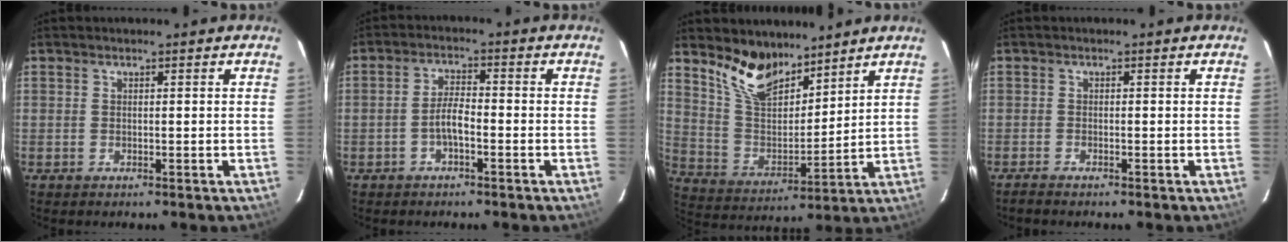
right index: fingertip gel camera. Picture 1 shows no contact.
{"total": 3.5, "force": [-1.7, 0.9, 2.9], "torque": [-0.060, 0.010, -0.033]}
{"total": 12.2, "force": [9.5, 5.1, 5.7], "torque": [-0.117, 0.005, 0.187]}
{"total": 1.4, "force": [-1.3, 0.1, 0.6], "torque": [-0.019, -0.002, -0.025]}